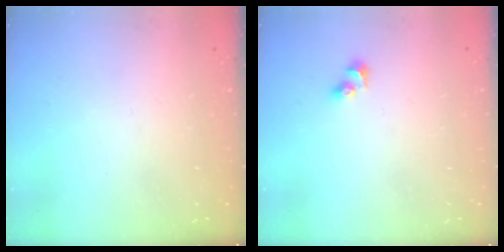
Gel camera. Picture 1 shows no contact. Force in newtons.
{"total": 4.5, "press": 4.0, "slide": 2.0}